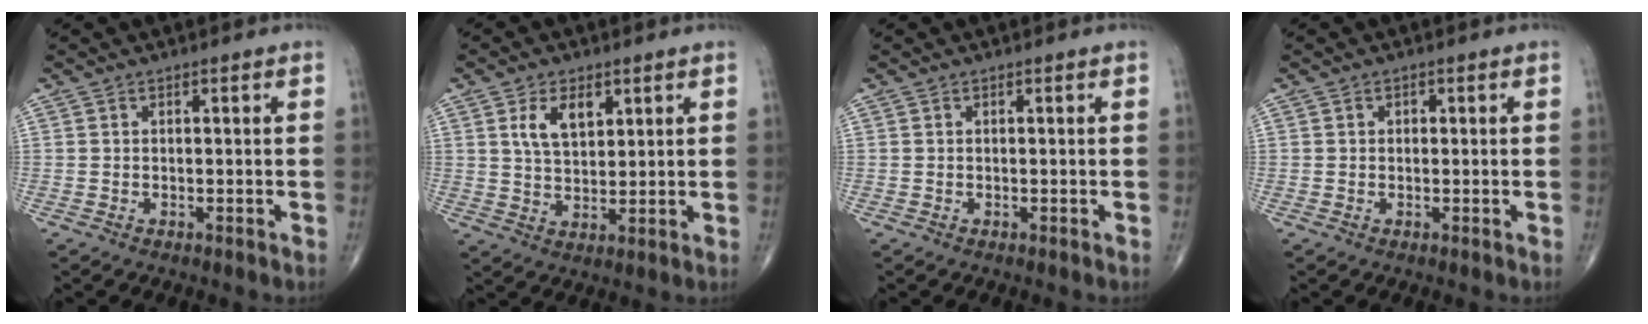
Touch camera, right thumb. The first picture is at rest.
{"total": 6.8, "force": [2.9, 3.8, 4.8], "torque": [-0.073, -0.015, 0.057]}
{"total": 0.0}
{"total": 0.8, "force": [0.1, 0.7, 0.3], "torque": [0.000, 0.001, 0.000]}